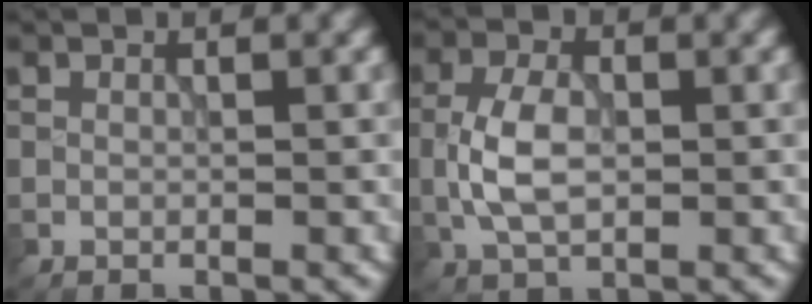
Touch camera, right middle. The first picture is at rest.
{"total": 4.2, "force": [-0.4, 2.5, 3.3], "torque": [-0.073, 0.001, -0.011]}